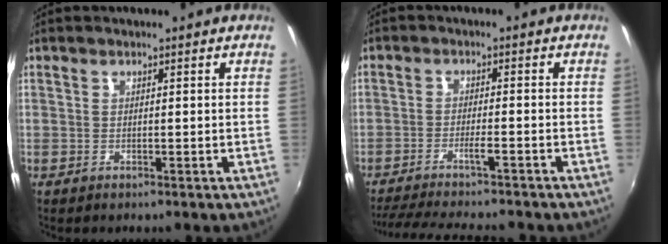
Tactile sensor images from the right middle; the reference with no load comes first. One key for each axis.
{"total": 12.0, "fx": -10.6, "fy": 0.1, "fz": 5.6, "tx": -0.119, "ty": -0.012, "tz": -0.168}